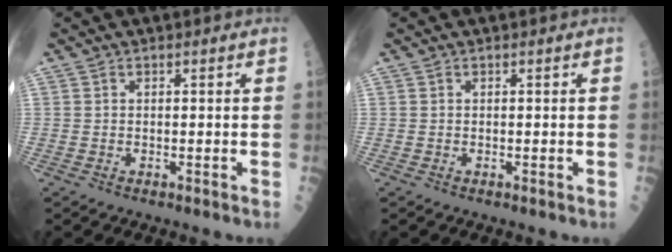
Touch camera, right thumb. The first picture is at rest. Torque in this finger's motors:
{"motor_torque": [0.00, 0.00, 0.00, 0.00, 0.00]}